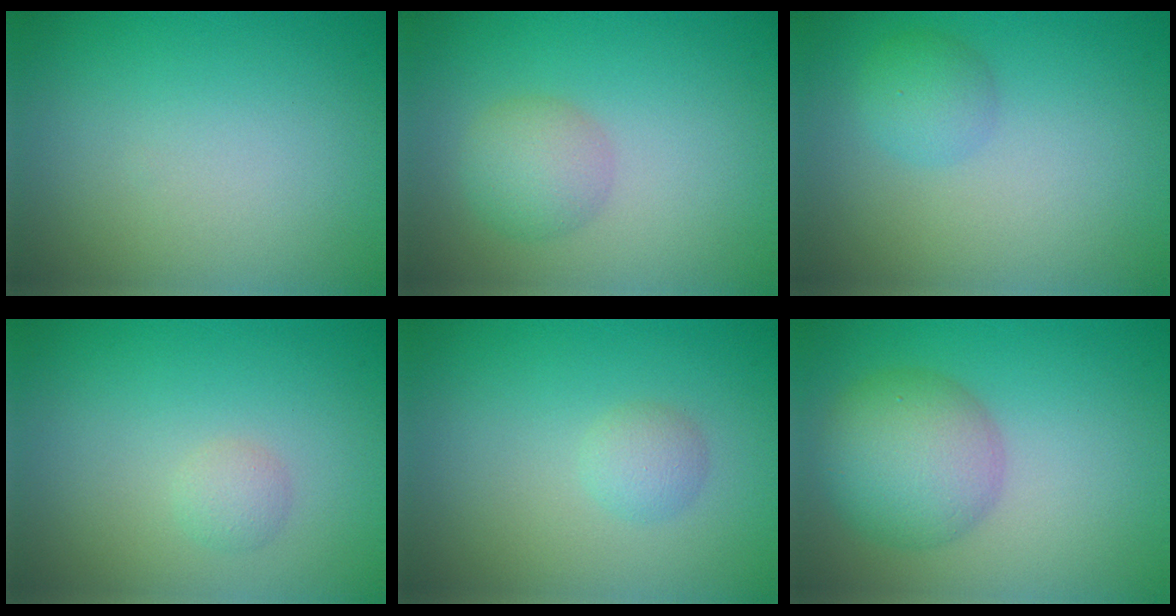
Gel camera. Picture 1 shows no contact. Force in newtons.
{"total": 2.9, "press": 2.9, "slide": 0.2}
{"total": 2.0, "press": 2.0, "slide": 0.1}
{"total": 1.2, "press": 1.2, "slide": 0.1}
{"total": 1.4, "press": 1.4, "slide": 0.1}
{"total": 6.3, "press": 6.3, "slide": 0.2}